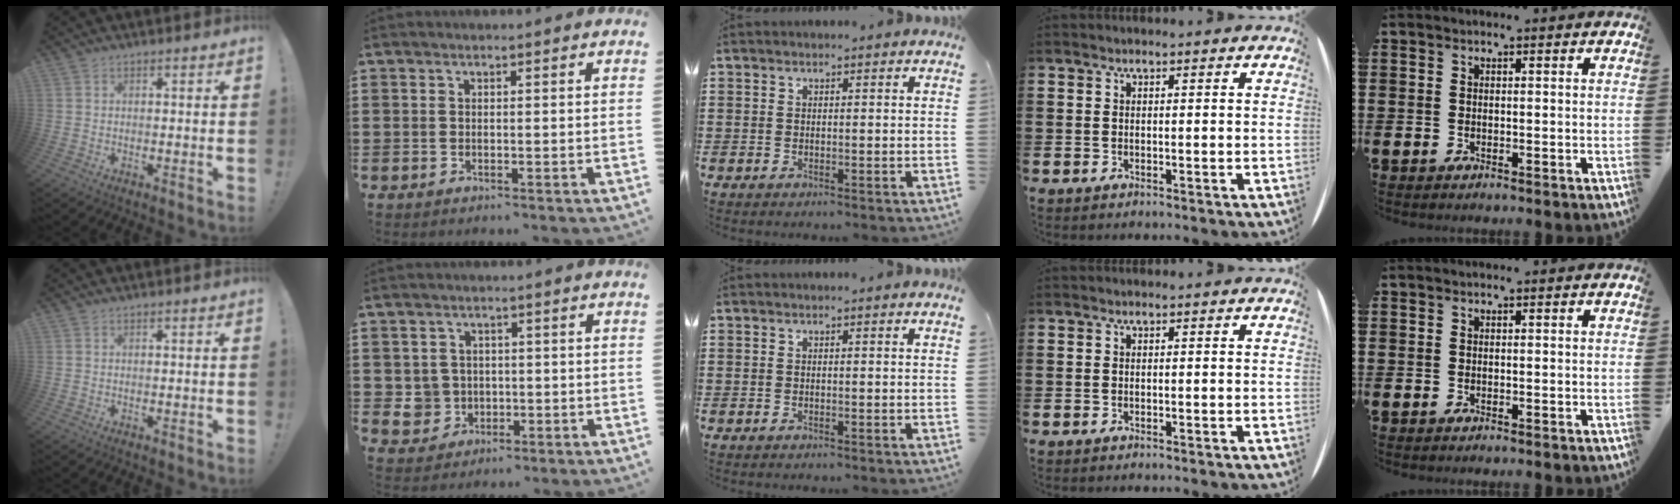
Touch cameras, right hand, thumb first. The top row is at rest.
{"index": {"total": 3.9, "force": [-0.4, 3.8, 0.6], "torque": [-0.035, 0.007, -0.012]}}